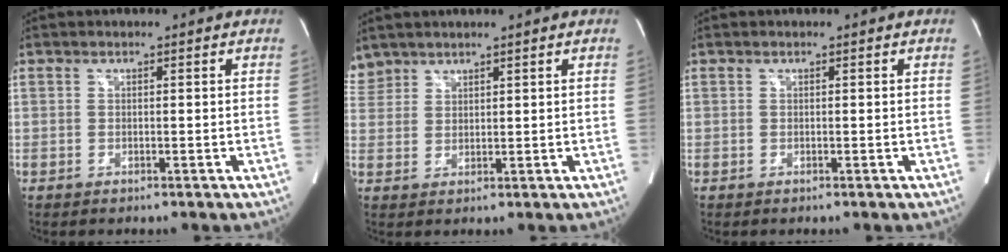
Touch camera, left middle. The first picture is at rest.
{"total": 3.9, "force": [3.5, 1.8, -0.1], "torque": [0.003, 0.013, 0.074]}
{"total": 0.0}